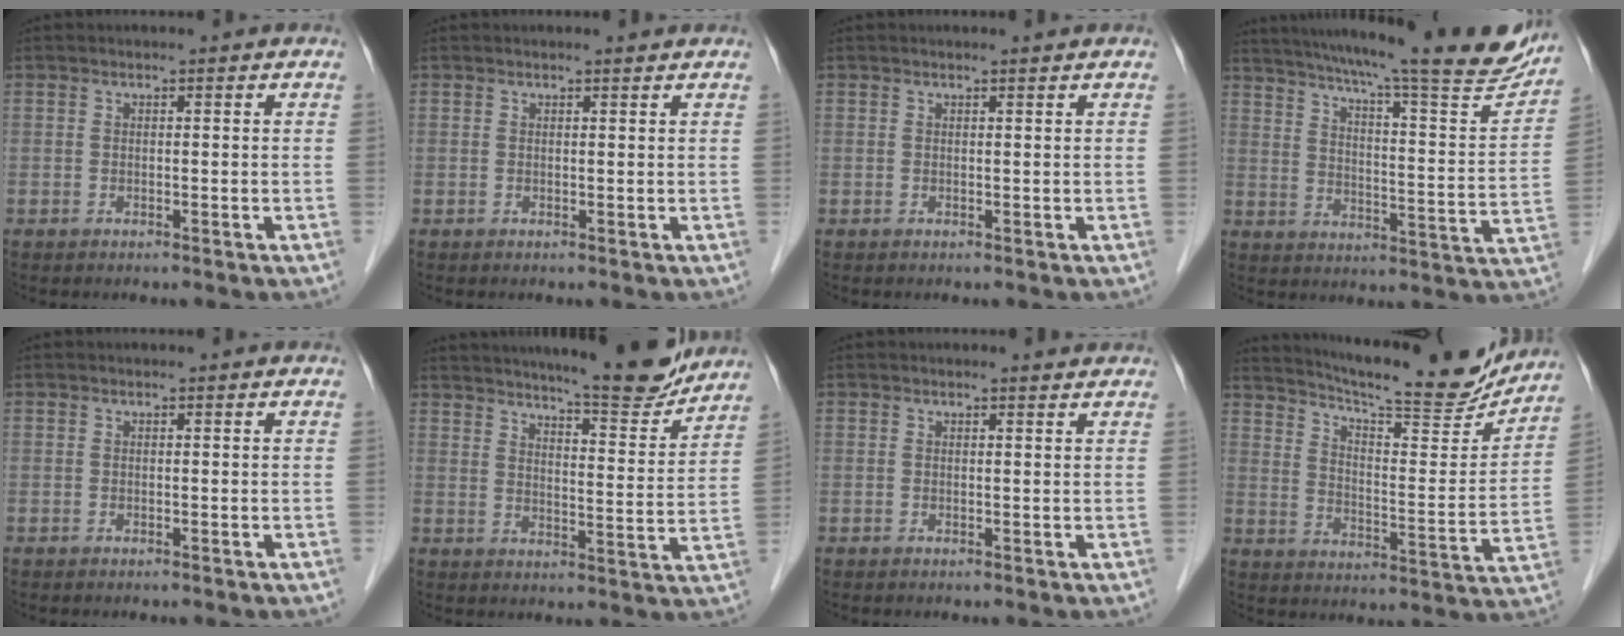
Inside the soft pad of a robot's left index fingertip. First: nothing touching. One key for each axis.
{"total": 1.1, "fx": 1.1, "fy": -0.1, "fz": 0.2, "tx": -0.011, "ty": -0.001, "tz": 0.014}
{"total": 0.9, "fx": 0.8, "fy": -0.1, "fz": 0.2, "tx": -0.010, "ty": -0.001, "tz": 0.013}
{"total": 26.1, "fx": 22.6, "fy": 2.2, "fz": 12.8, "tx": -0.201, "ty": -0.041, "tz": 0.289}
{"total": 0.0}
{"total": 13.9, "fx": 12.7, "fy": 0.8, "fz": 5.5, "tx": -0.079, "ty": -0.018, "tz": 0.168}
{"total": 1.2, "fx": 1.2, "fy": 0.2, "fz": 0.2, "tx": -0.013, "ty": -0.003, "tz": 0.012}
{"total": 20.1, "fx": 18.7, "fy": 1.6, "fz": 7.4, "tx": -0.121, "ty": -0.042, "tz": 0.259}